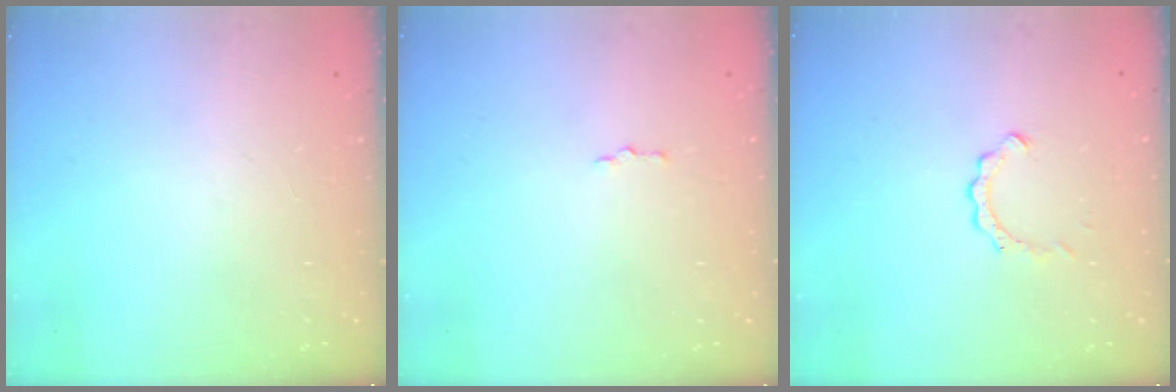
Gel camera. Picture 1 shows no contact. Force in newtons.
{"total": 1.5, "press": 1.5, "slide": 0.2}
{"total": 2.0, "press": 2.0, "slide": 0.2}